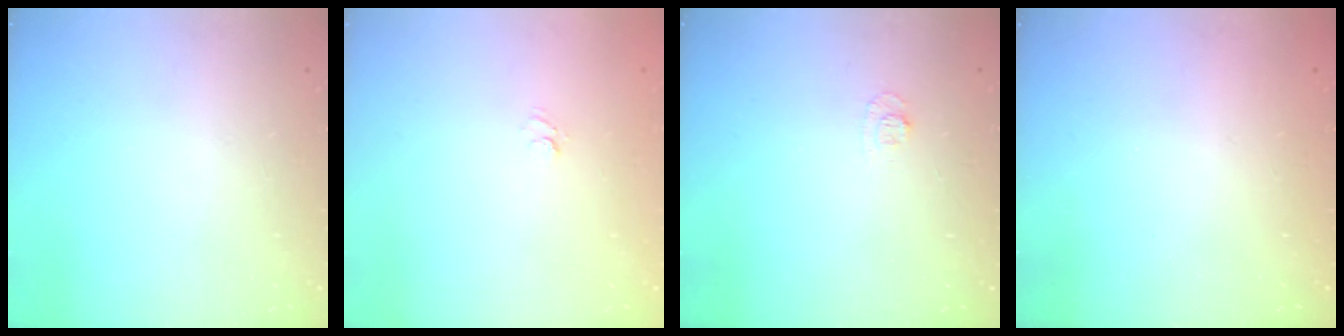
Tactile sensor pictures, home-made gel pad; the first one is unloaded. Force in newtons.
{"total": 3.6, "press": 3.4, "slide": 1.1}
{"total": 4.1, "press": 4.1, "slide": 0.5}
{"total": 2.3, "press": 2.2, "slide": 0.7}